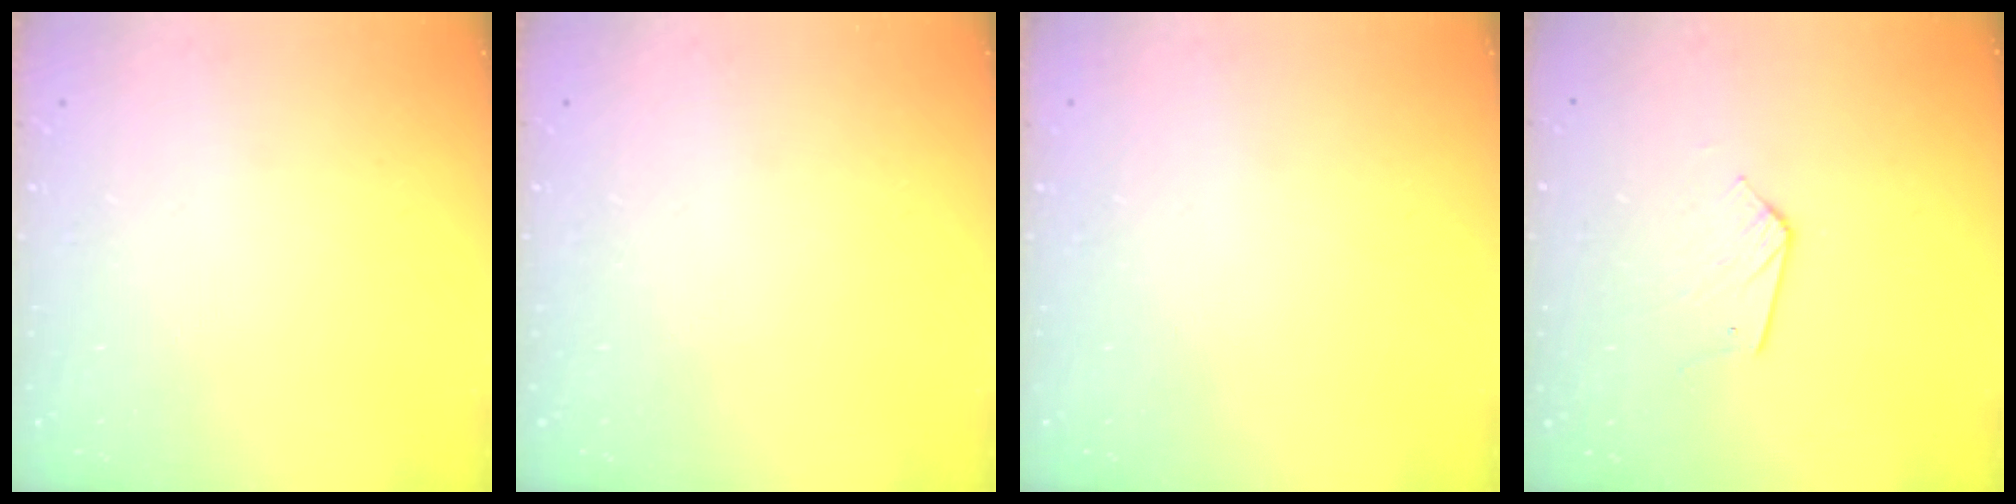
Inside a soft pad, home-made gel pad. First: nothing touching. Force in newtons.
{"total": 0.0}
{"total": 0.0}
{"total": 6.0, "press": 5.9, "slide": 0.4}